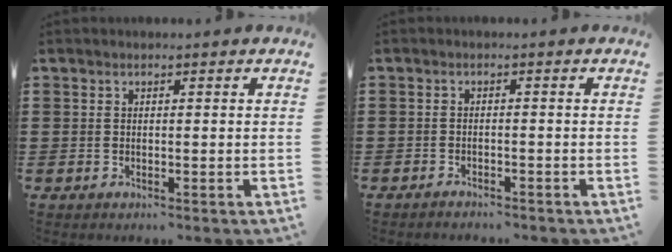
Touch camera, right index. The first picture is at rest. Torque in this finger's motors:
{"motor_torque": [-1.07, 1.07, -0.24, -0.06]}